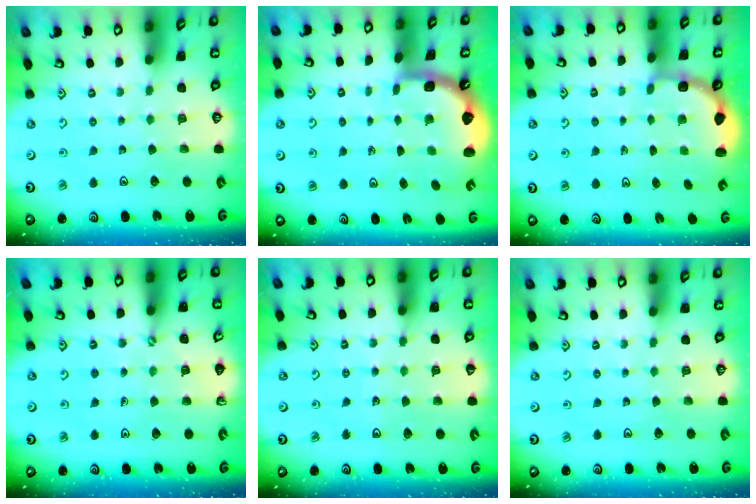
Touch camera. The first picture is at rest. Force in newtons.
{"total": 2.6, "press": 1.7, "slide": 1.9}
{"total": 2.9, "press": 2.4, "slide": 1.8}
{"total": 1.9, "press": 1.9, "slide": 0.2}
{"total": 3.2, "press": 2.4, "slide": 2.2}
{"total": 0.0}